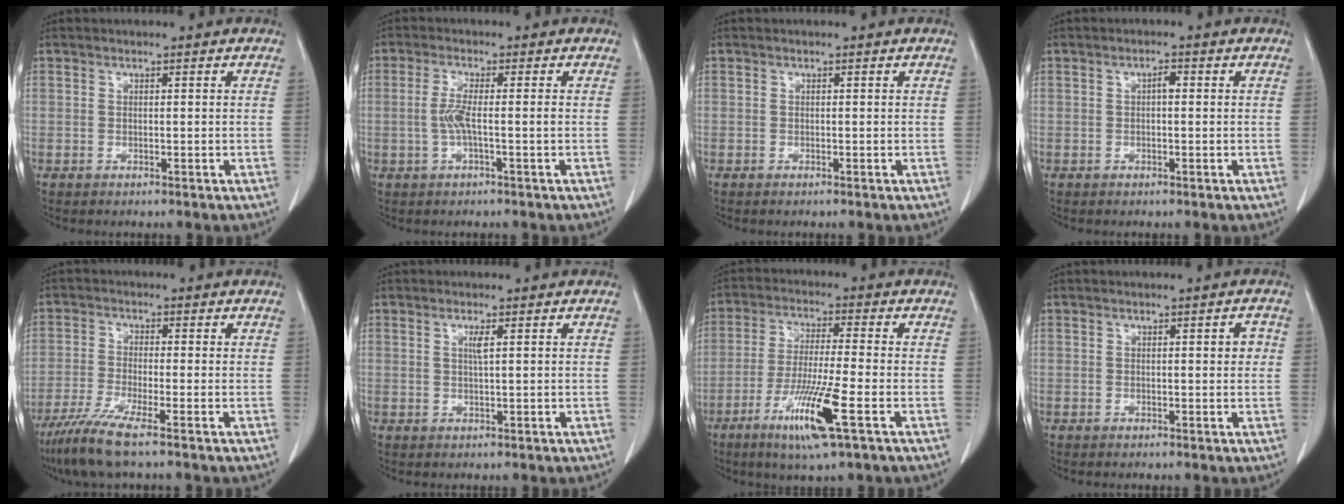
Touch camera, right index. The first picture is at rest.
{"total": 3.4, "force": [-0.6, -0.1, 3.4], "torque": [-0.071, 0.000, -0.012]}
{"total": 0.0}
{"total": 1.3, "force": [0.1, 0.5, 1.2], "torque": [-0.019, 0.004, 0.000]}
{"total": 5.1, "force": [-3.5, 0.0, 3.8], "torque": [-0.078, -0.016, -0.070]}
{"total": 1.5, "force": [0.5, -0.1, 1.4], "torque": [-0.030, -0.002, 0.009]}
{"total": 10.9, "force": [-5.0, -0.2, 9.7], "torque": [-0.191, -0.025, -0.093]}
{"total": 1.5, "force": [0.2, 0.5, 1.4], "torque": [-0.015, 0.003, 0.002]}